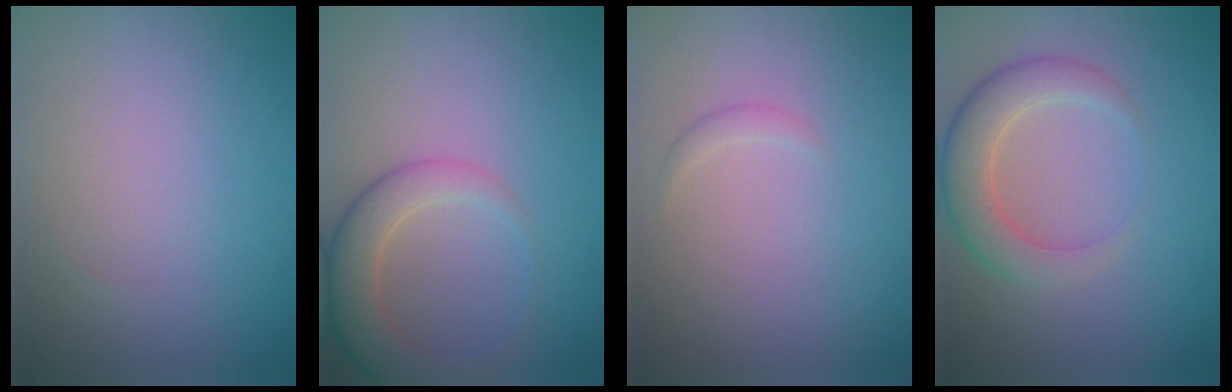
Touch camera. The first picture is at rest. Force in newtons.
{"total": 4.8, "press": 4.8, "slide": 0.4}
{"total": 0.8, "press": 0.8, "slide": 0.1}
{"total": 4.6, "press": 4.6, "slide": 0.2}